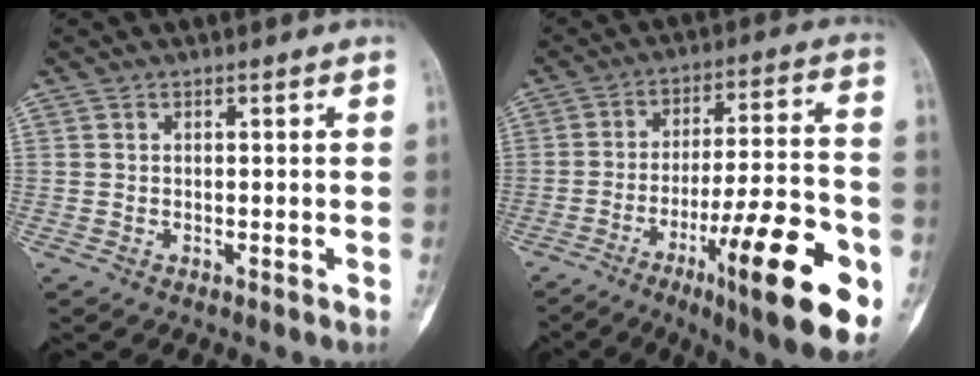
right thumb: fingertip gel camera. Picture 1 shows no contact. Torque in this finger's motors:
{"motor_torque": [1.07, 1.26, 1.75, -1.02, 0.19]}